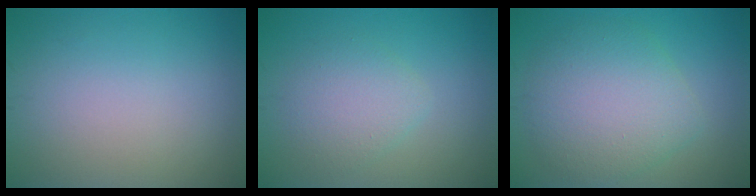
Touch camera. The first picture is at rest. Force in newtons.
{"total": 2.9, "press": 2.9, "slide": 0.2}
{"total": 5.9, "press": 5.9, "slide": 0.2}